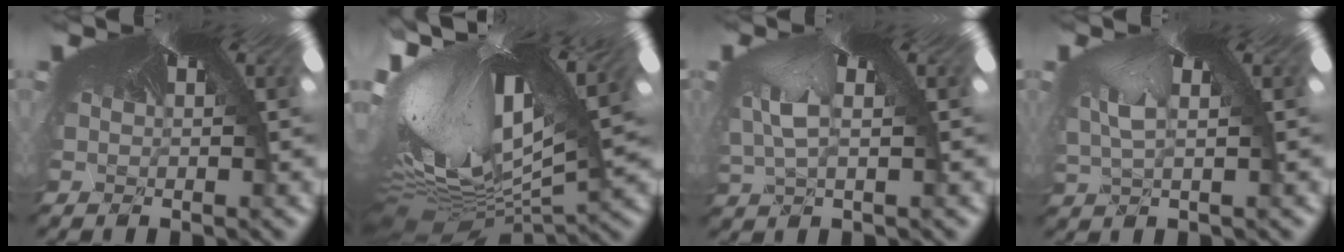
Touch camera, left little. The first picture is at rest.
{"total": 4.8, "force": [-3.9, 1.1, 2.6], "torque": [-0.117, -0.104, -0.020]}
{"total": 3.1, "force": [-3.0, 0.6, -0.1], "torque": [-0.030, -0.047, -0.011]}
{"total": 2.1, "force": [-2.1, 0.4, 0.3], "torque": [-0.038, -0.036, 0.007]}